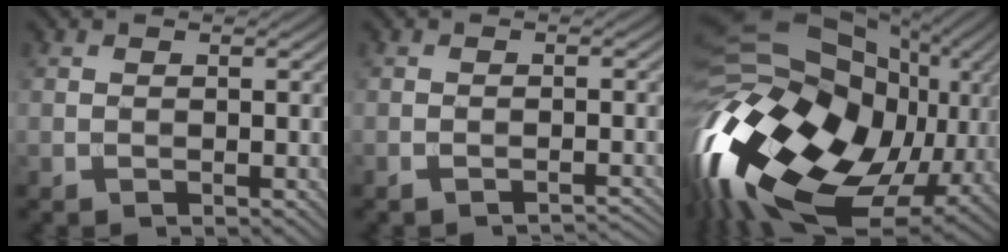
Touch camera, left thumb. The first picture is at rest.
{"total": 2.0, "force": [-1.8, 0.2, 0.8], "torque": [-0.007, 0.003, -0.029]}
{"total": 20.6, "force": [-3.5, 14.3, 14.5], "torque": [-0.343, -0.030, -0.047]}